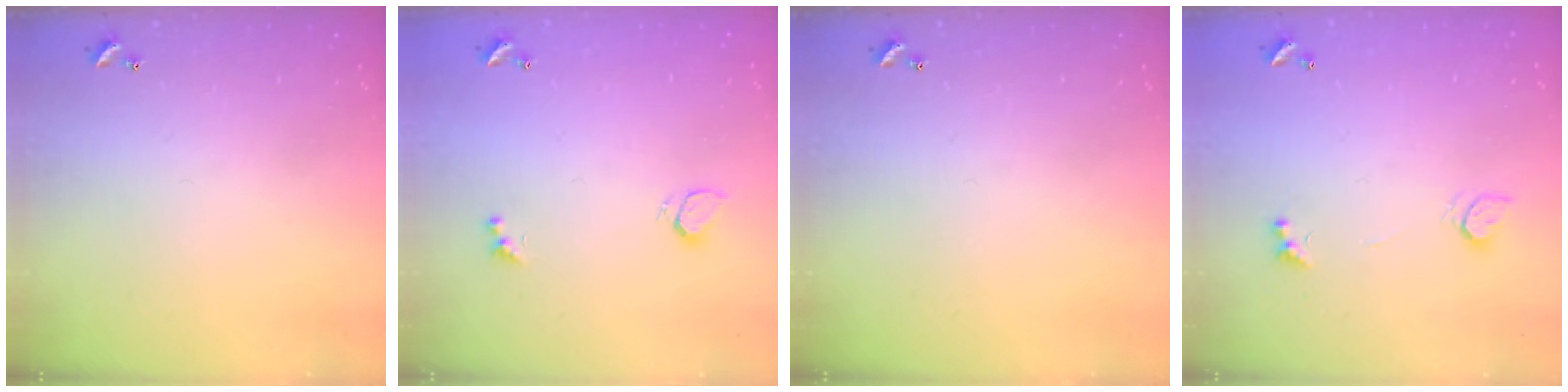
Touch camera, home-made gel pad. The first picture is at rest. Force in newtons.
{"total": 1.4, "press": 0.7, "slide": 1.2}
{"total": 0.0}
{"total": 2.6, "press": 2.4, "slide": 1.2}